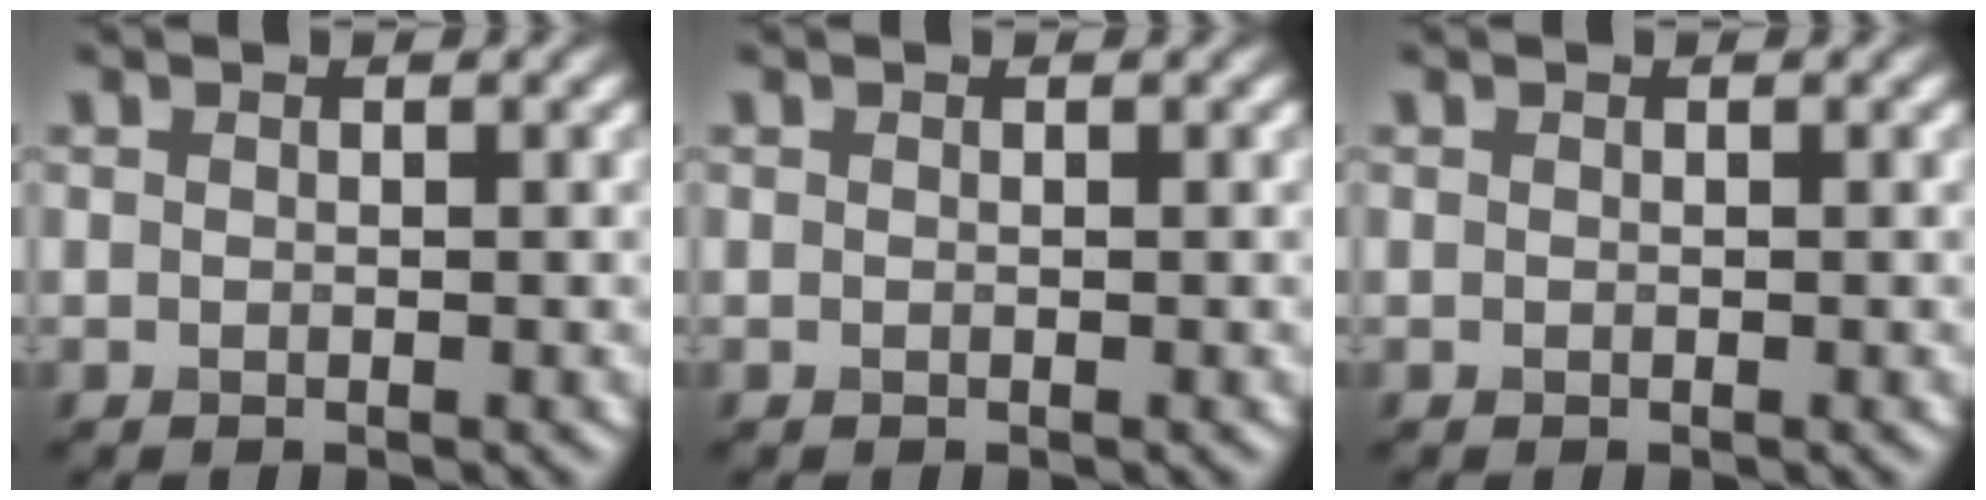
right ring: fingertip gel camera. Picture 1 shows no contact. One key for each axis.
{"total": 0.0}
{"total": 0.0}